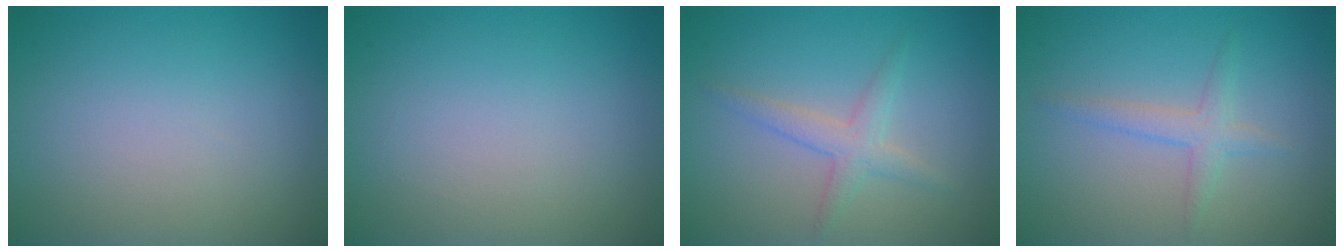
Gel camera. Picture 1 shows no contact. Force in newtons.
{"total": 0.0}
{"total": 2.2, "press": 2.2, "slide": 0.1}
{"total": 1.9, "press": 1.9, "slide": 0.1}